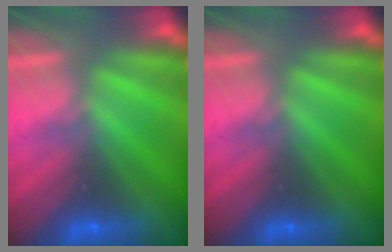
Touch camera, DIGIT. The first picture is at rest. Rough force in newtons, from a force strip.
{"total": 0.0}